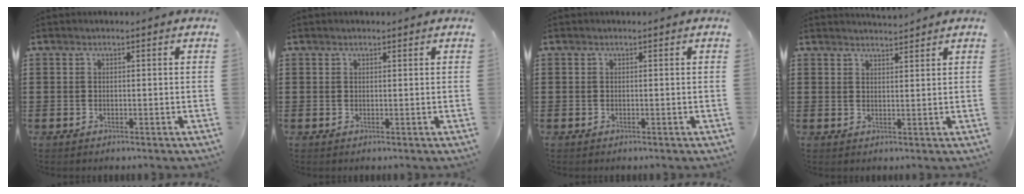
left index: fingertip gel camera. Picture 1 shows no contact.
{"total": 0.6, "force": [0.5, 0.2, 0.2], "torque": [-0.005, 0.002, 0.010]}
{"total": 0.0}
{"total": 2.3, "force": [2.3, 0.0, 0.2], "torque": [-0.008, -0.003, 0.044]}